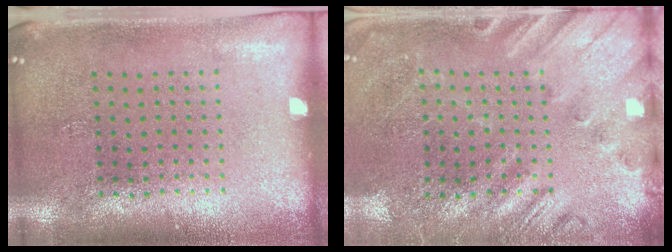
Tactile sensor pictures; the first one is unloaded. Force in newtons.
{"total": 2.2, "press": 1.8, "slide": 1.2}